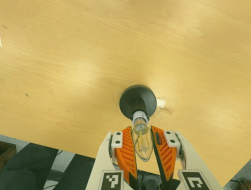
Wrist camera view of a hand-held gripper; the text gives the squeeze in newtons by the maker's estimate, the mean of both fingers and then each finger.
{"total": 13.2, "left": 14.4, "right": 12.0}